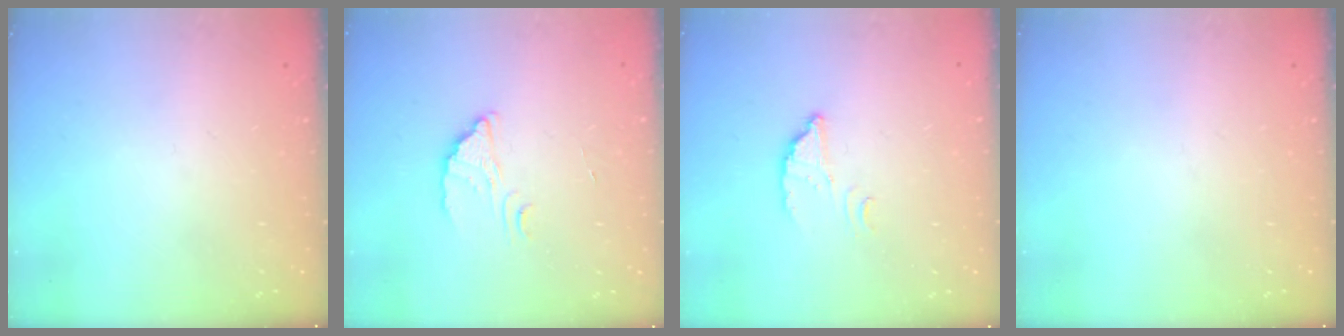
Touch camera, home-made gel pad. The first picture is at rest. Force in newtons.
{"total": 2.6, "press": 2.6, "slide": 0.1}
{"total": 2.6, "press": 2.6, "slide": 0.1}
{"total": 0.0}